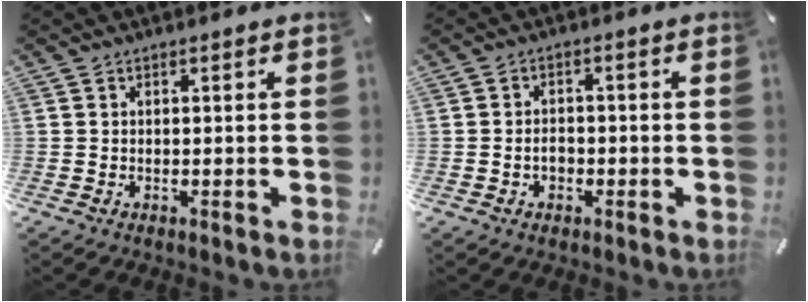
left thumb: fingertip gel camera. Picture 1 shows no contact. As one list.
[{"total": 3.2, "force": [-0.8, 2.3, 2.1], "torque": [-0.040, 0.006, -0.015]}]